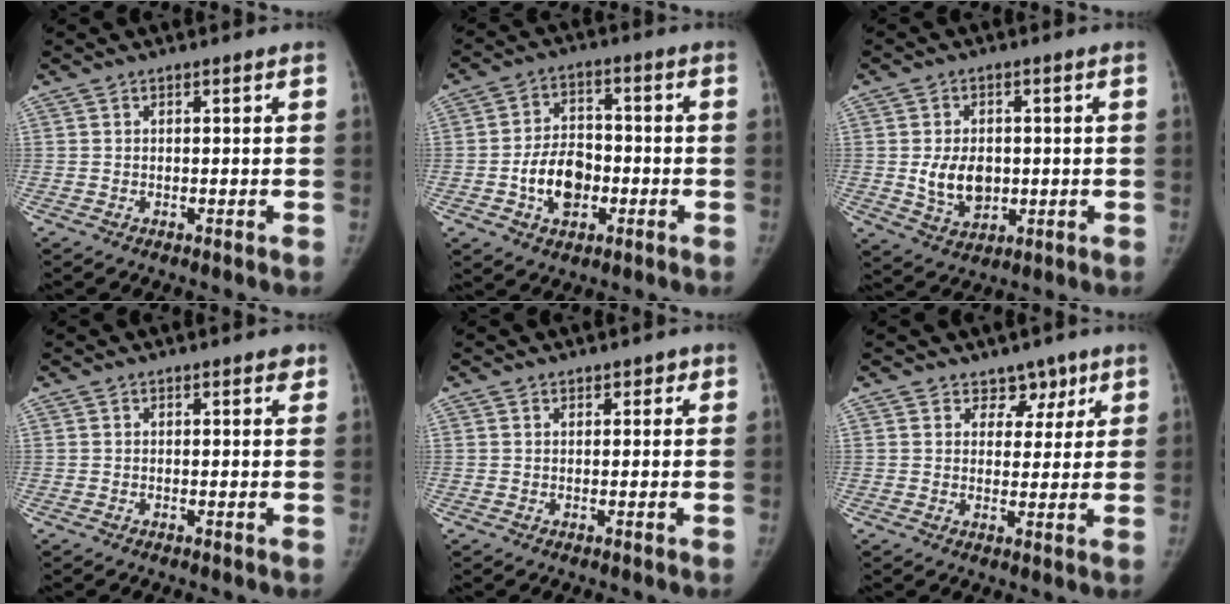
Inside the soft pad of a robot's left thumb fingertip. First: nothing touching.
{"total": 10.0, "force": [-2.6, 7.1, 6.6], "torque": [-0.085, 0.019, -0.045]}
{"total": 8.1, "force": [-0.2, 5.9, 5.6], "torque": [-0.076, -0.009, 0.008]}
{"total": 1.3, "force": [0.8, 0.6, 0.7], "torque": [0.001, -0.002, 0.007]}
{"total": 1.4, "force": [0.9, 1.0, 0.4], "torque": [0.012, -0.003, 0.008]}
{"total": 4.8, "force": [3.2, 3.4, 0.9], "torque": [0.025, -0.016, 0.046]}